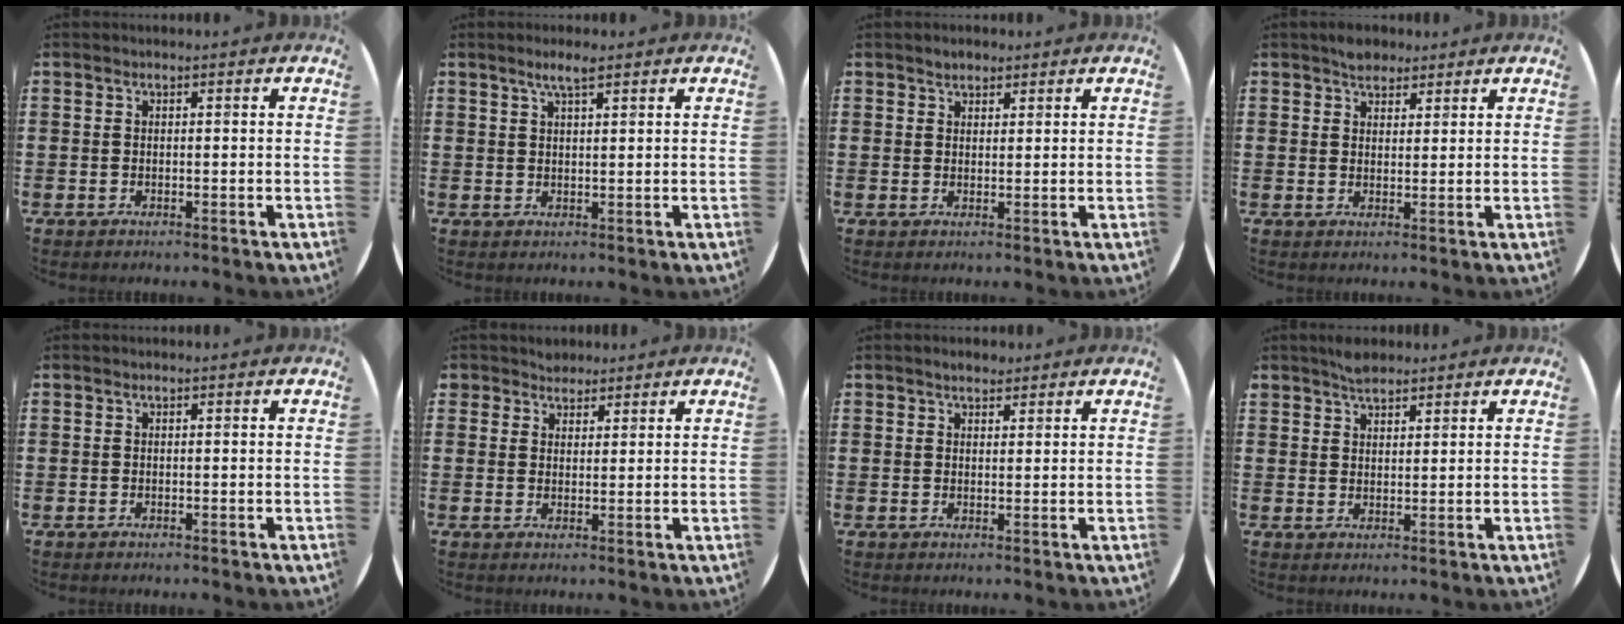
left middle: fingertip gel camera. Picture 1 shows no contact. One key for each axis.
{"total": 3.1, "fx": 2.2, "fy": 0.5, "fz": 2.1, "tx": -0.043, "ty": 0.006, "tz": 0.037}
{"total": 1.7, "fx": 1.6, "fy": 0.8, "fz": 0.1, "tx": 0.004, "ty": 0.002, "tz": 0.029}
{"total": 2.6, "fx": 2.3, "fy": 1.2, "fz": 0.3, "tx": -0.001, "ty": 0.001, "tz": 0.043}
{"total": 0.0}
{"total": 2.7, "fx": 2.6, "fy": 0.9, "fz": -0.3, "tx": -0.001, "ty": 0.002, "tz": 0.050}
{"total": 1.7, "fx": 1.6, "fy": 0.6, "fz": 0.3, "tx": 0.000, "ty": 0.001, "tz": 0.029}
{"total": 2.6, "fx": 2.4, "fy": 0.9, "fz": 0.4, "tx": -0.013, "ty": 0.003, "tz": 0.047}